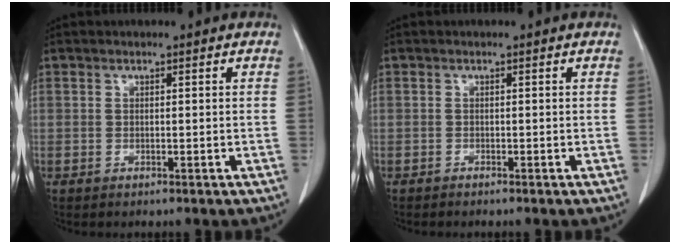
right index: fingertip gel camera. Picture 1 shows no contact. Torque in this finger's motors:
{"motor_torque": [-0.15, 0.09, -0.09, -0.01]}